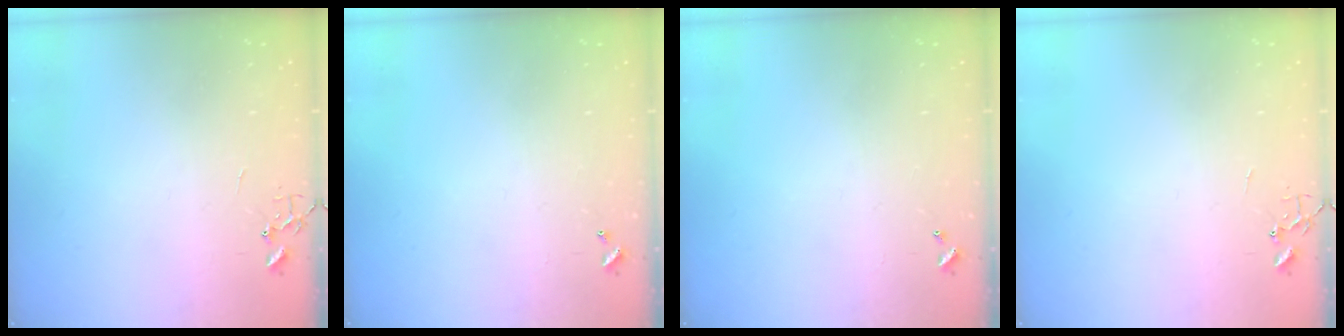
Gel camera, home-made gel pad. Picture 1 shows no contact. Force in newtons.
{"total": 0.0}
{"total": 0.0}
{"total": 0.0}